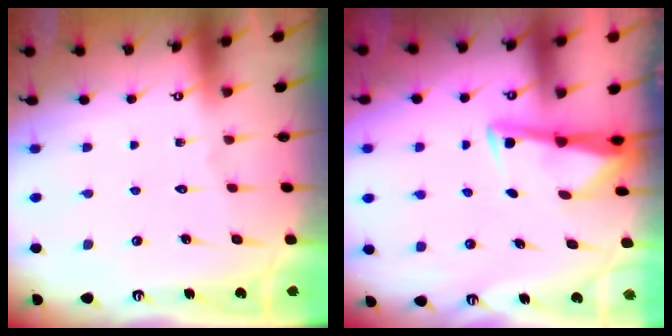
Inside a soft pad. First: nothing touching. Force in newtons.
{"total": 3.1, "press": 3.1, "slide": 0.3}